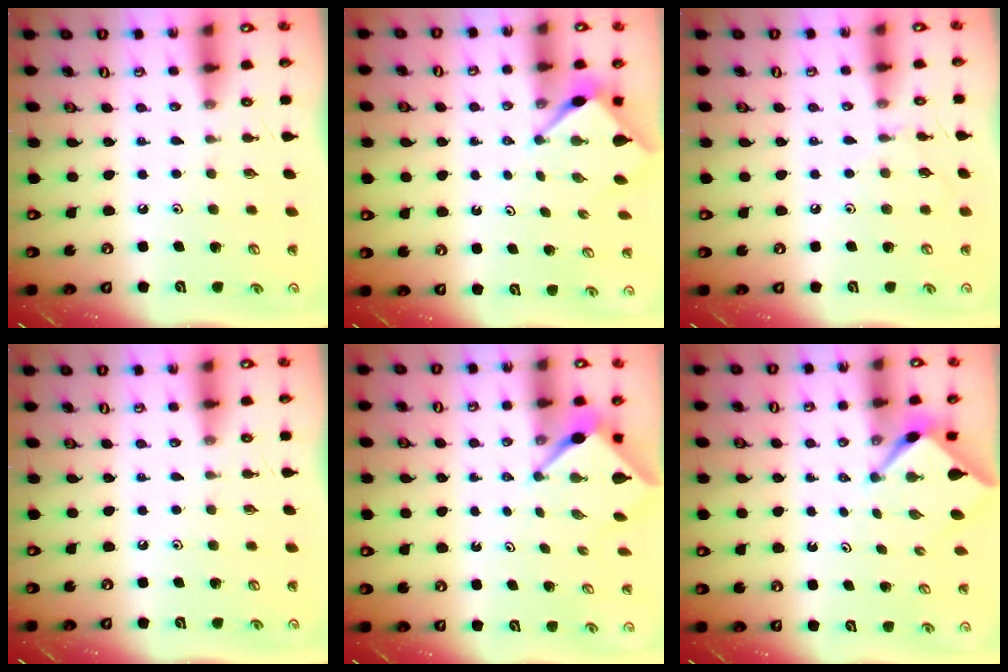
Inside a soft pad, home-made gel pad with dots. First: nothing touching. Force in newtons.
{"total": 2.9, "press": 2.9, "slide": 0.3}
{"total": 5.0, "press": 4.9, "slide": 0.7}
{"total": 0.0}
{"total": 3.0, "press": 3.0, "slide": 0.2}
{"total": 2.4, "press": 2.3, "slide": 0.3}